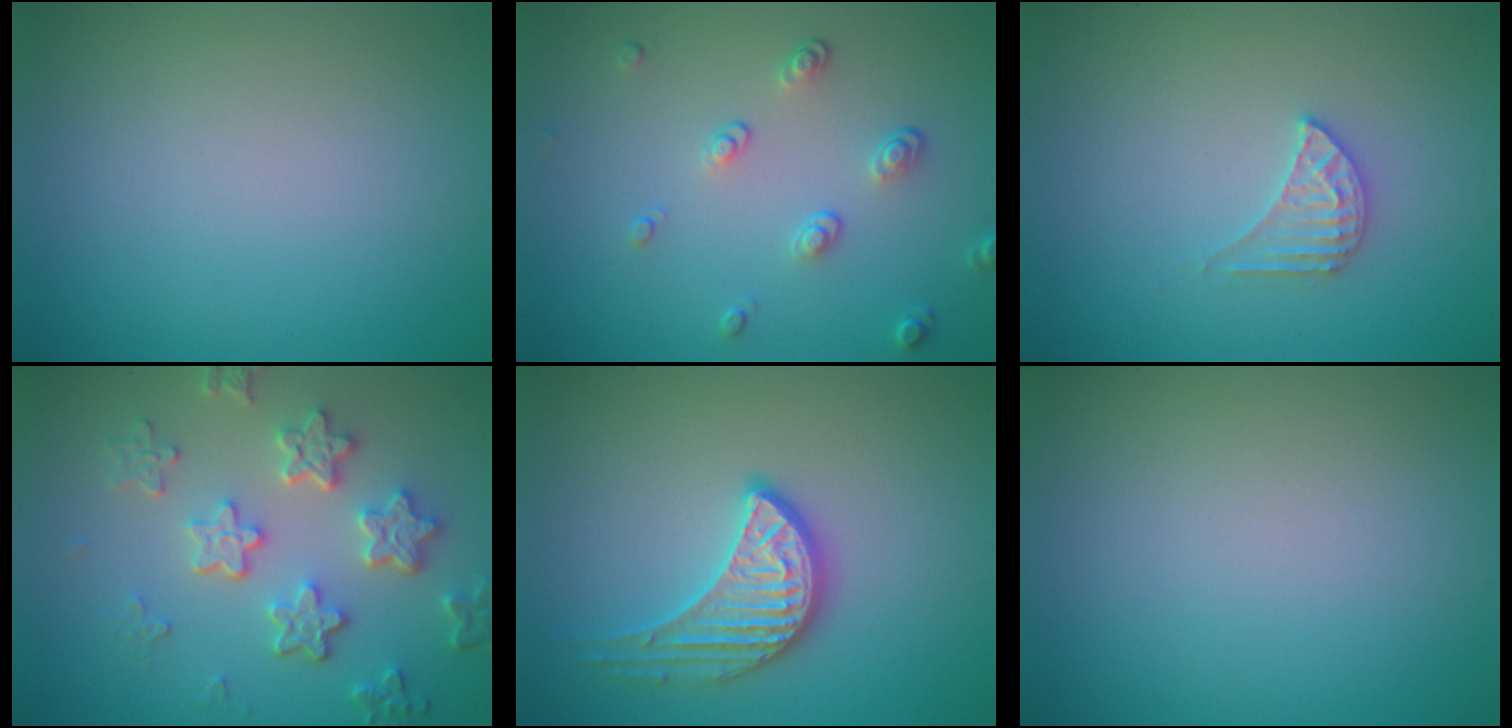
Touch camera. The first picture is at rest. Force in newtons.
{"total": 2.2, "press": 1.4, "slide": 1.7}
{"total": 2.1, "press": 2.0, "slide": 0.4}
{"total": 5.3, "press": 4.1, "slide": 3.4}
{"total": 3.3, "press": 3.1, "slide": 1.2}
{"total": 0.0}